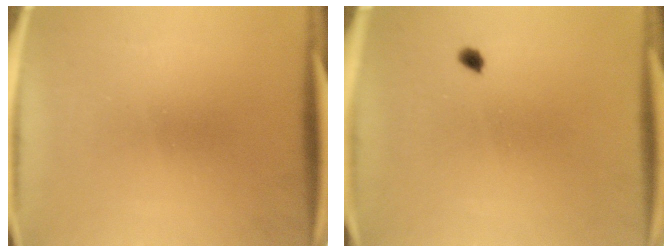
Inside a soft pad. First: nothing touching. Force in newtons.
{"total": 1.1}